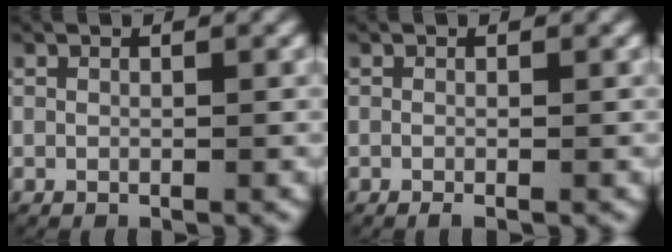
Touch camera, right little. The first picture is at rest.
{"total": 0.7, "force": [-0.5, 0.1, 0.5], "torque": [-0.009, -0.003, -0.007]}